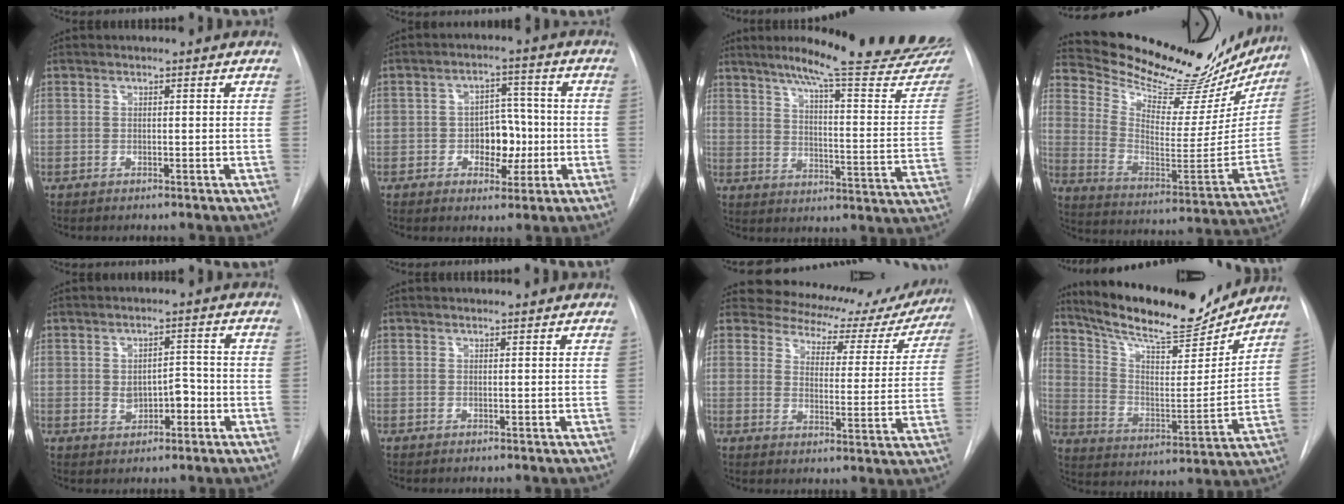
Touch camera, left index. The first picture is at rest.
{"total": 6.7, "force": [-2.2, 4.3, 4.7], "torque": [-0.064, 0.011, -0.028]}
{"total": 26.4, "force": [22.7, 1.6, 13.4], "torque": [-0.183, -0.097, 0.278]}
{"total": 28.2, "force": [25.2, 7.3, 10.3], "torque": [-0.163, -0.081, 0.339]}
{"total": 4.1, "force": [-1.7, 2.7, 2.6], "torque": [-0.032, 0.006, -0.015]}
{"total": 0.7, "force": [0.7, 0.1, 0.0], "torque": [-0.006, 0.008, 0.007]}
{"total": 16.8, "force": [14.6, 7.2, 4.2], "torque": [-0.033, -0.024, 0.154]}
{"total": 18.7, "force": [16.8, 3.5, 7.5], "torque": [-0.133, -0.018, 0.267]}